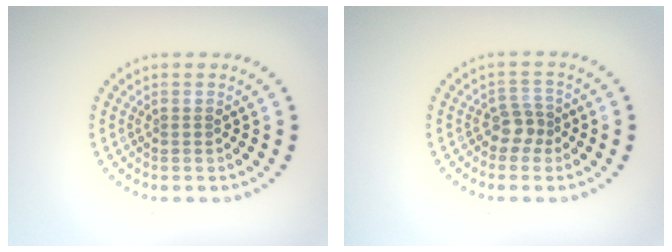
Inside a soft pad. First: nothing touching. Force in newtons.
{"total": 2.1, "press": 1.7, "slide": 1.2}